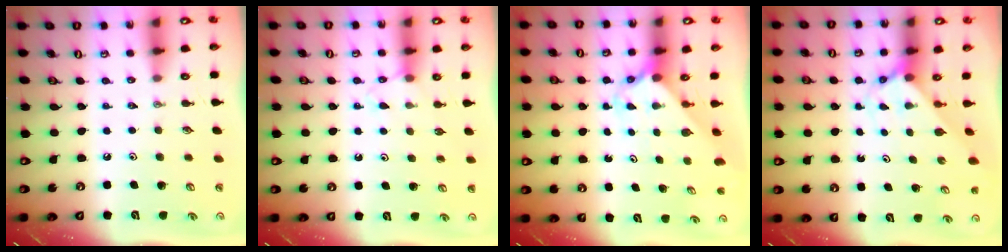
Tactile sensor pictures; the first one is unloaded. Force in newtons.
{"total": 5.8, "press": 5.7, "slide": 0.7}
{"total": 2.4, "press": 2.4, "slide": 0.2}
{"total": 2.3, "press": 2.3, "slide": 0.2}